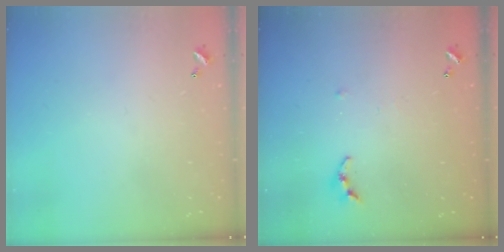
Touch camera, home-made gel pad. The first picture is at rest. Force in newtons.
{"total": 4.0, "press": 3.9, "slide": 0.5}